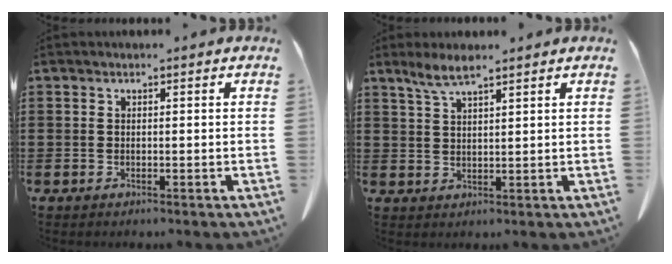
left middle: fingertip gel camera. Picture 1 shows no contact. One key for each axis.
{"total": 3.6, "fx": 2.6, "fy": 0.5, "fz": 2.5, "tx": -0.055, "ty": 0.002, "tz": 0.046}